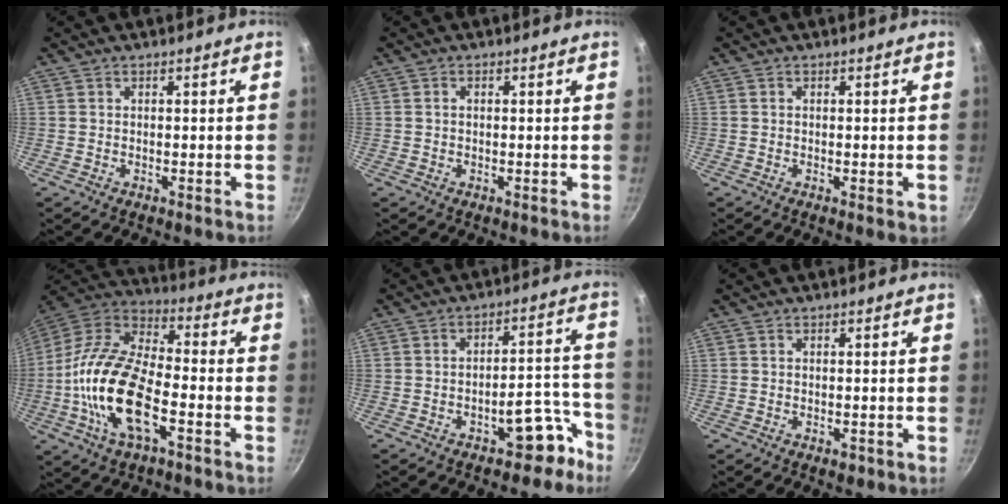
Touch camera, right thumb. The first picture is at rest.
{"total": 0.7, "force": [0.1, 0.5, 0.5], "torque": [-0.009, 0.004, 0.002]}
{"total": 1.2, "force": [-0.2, 0.4, 1.2], "torque": [-0.016, -0.003, -0.003]}
{"total": 19.7, "force": [-5.6, 9.2, 16.6], "torque": [-0.313, 0.035, -0.122]}
{"total": 8.8, "force": [-5.4, 4.3, 5.4], "torque": [-0.015, 0.072, -0.063]}
{"total": 1.0, "force": [-0.5, 0.5, 0.7], "torque": [-0.010, 0.002, -0.004]}